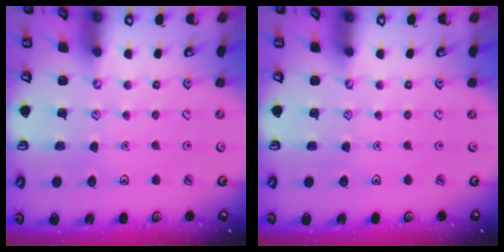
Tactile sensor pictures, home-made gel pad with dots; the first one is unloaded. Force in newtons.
{"total": 0.0}